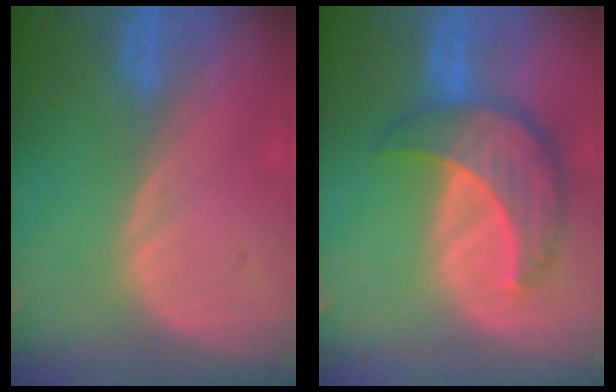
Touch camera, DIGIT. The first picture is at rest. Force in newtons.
{"total": 8.4, "press": 7.6, "slide": 3.6}